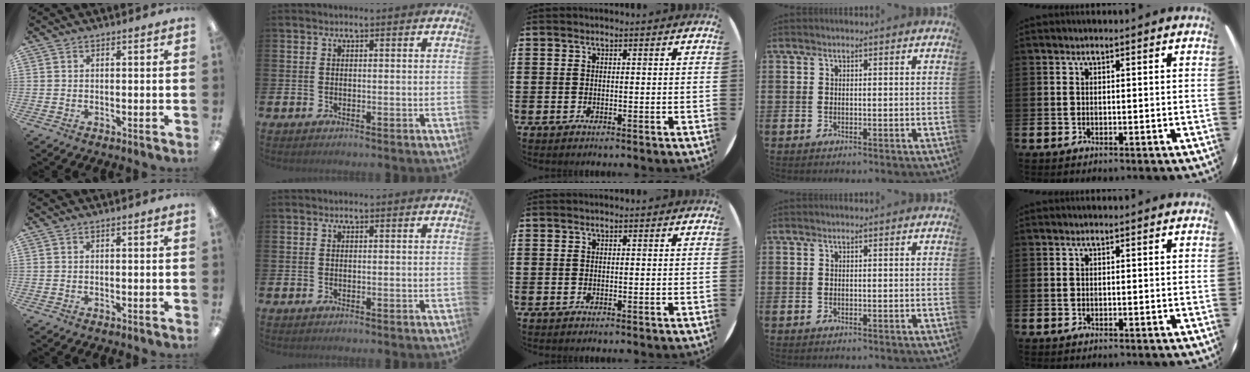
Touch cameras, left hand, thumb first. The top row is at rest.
{}